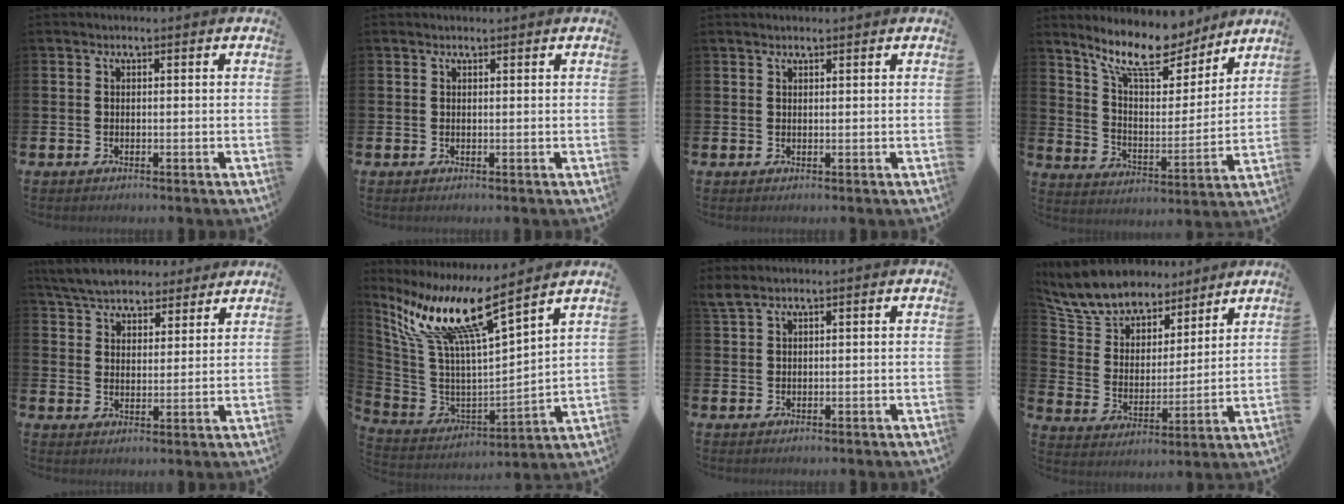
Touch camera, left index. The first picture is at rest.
{"total": 0.6, "force": [0.6, 0.0, 0.0], "torque": [0.011, -0.005, 0.009]}
{"total": 1.1, "force": [1.1, 0.1, 0.2], "torque": [0.013, -0.006, 0.017]}
{"total": 12.3, "force": [10.7, 3.6, 5.0], "torque": [-0.114, -0.068, 0.188]}
{"total": 6.3, "force": [6.0, 1.7, 0.9], "torque": [-0.041, -0.024, 0.109]}
{"total": 12.3, "force": [8.6, 1.5, 8.6], "torque": [-0.193, -0.058, 0.141]}
{"total": 2.1, "force": [1.8, 0.4, 1.1], "torque": [-0.025, 0.002, 0.033]}
{"total": 10.0, "force": [9.1, 3.9, 1.5], "torque": [-0.086, -0.057, 0.169]}